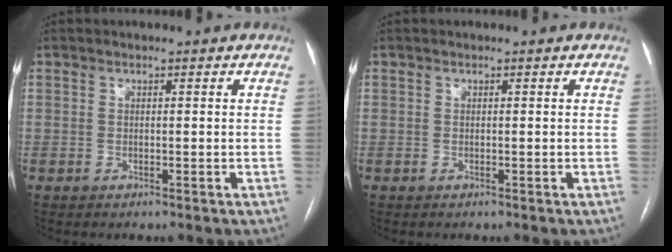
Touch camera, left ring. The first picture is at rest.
{"total": 0.0}